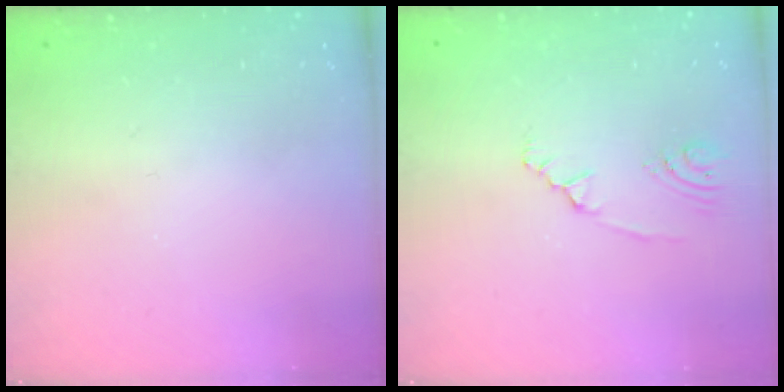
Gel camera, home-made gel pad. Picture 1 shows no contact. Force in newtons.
{"total": 2.2, "press": 2.1, "slide": 0.8}